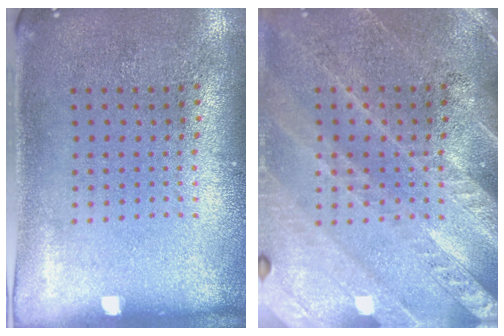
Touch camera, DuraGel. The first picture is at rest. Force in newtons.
{"total": 2.9, "press": 2.6, "slide": 1.4}